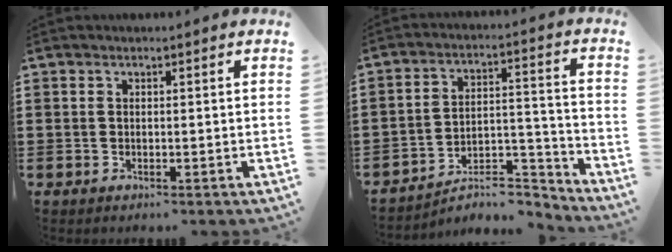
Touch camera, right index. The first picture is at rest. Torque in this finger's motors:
{"motor_torque": [-0.05, 0.11, 0.01, 0.00]}